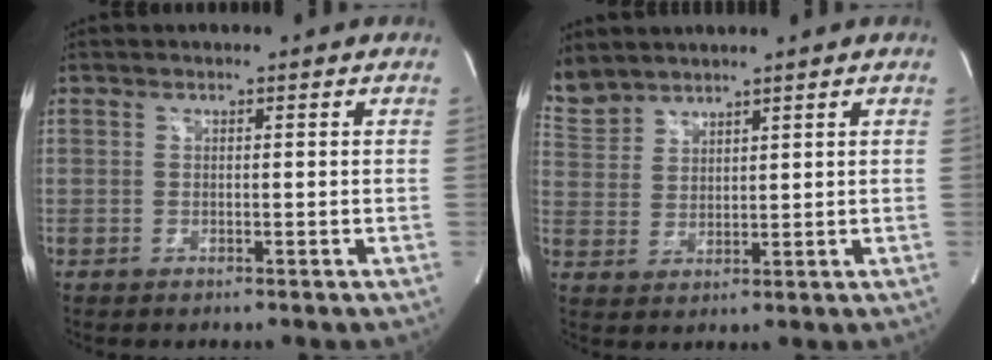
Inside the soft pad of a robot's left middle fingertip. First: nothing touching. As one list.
[{"total": 7.2, "force": [6.6, 2.7, 0.9], "torque": [-0.033, 0.011, 0.147]}]